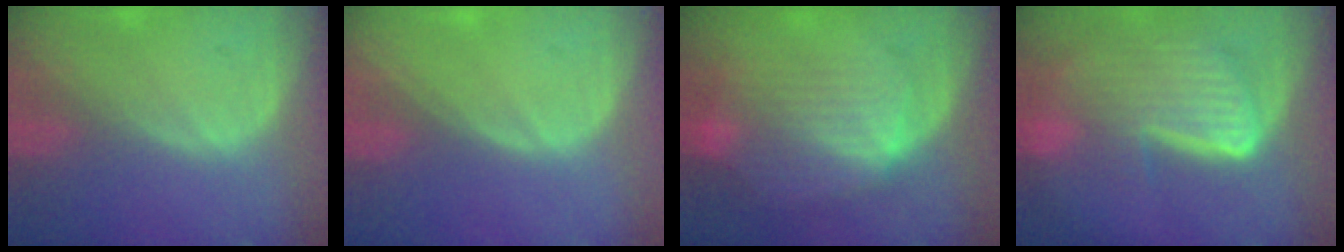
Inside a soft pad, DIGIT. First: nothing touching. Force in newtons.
{"total": 0.0}
{"total": 8.7, "press": 8.1, "slide": 3.4}
{"total": 9.1, "press": 8.0, "slide": 4.4}